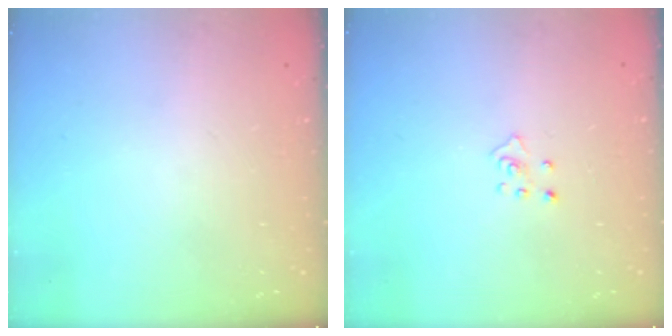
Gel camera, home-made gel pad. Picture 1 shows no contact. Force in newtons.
{"total": 3.7, "press": 3.6, "slide": 0.4}